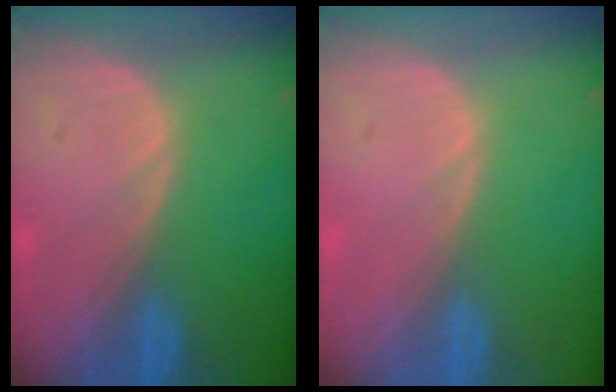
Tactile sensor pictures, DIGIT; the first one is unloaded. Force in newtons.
{"total": 0.0}